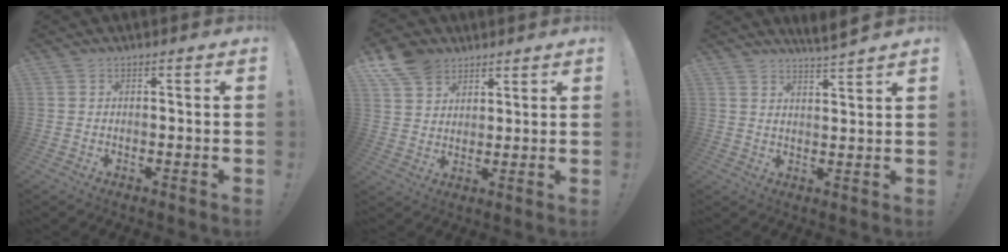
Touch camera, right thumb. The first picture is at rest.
{"total": 9.4, "force": [6.3, 6.5, 2.9], "torque": [-0.059, -0.033, 0.127]}
{"total": 4.8, "force": [4.4, -0.3, 1.8], "torque": [-0.023, -0.032, 0.075]}